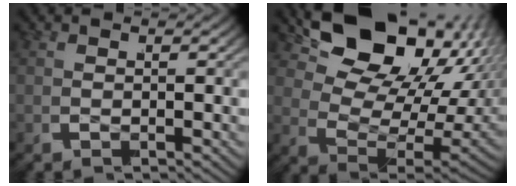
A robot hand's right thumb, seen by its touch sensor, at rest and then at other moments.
{"total": 16.5, "force": [4.3, 9.9, 12.5], "torque": [-0.227, 0.001, 0.063]}